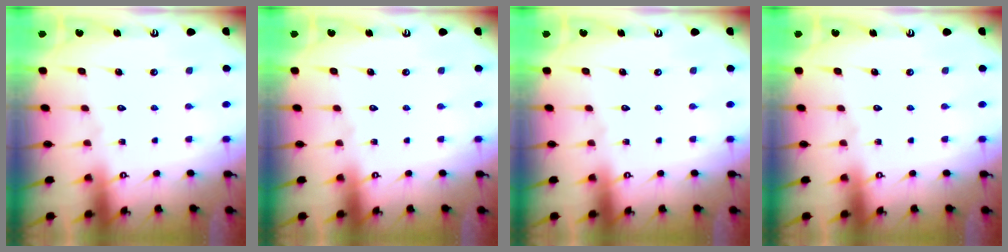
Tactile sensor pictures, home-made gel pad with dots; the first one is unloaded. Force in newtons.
{"total": 0.0}
{"total": 0.0}
{"total": 0.0}